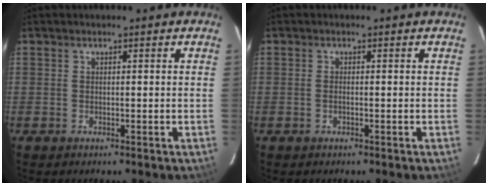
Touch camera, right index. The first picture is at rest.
{"total": 0.7, "force": [-0.2, 0.2, 0.6], "torque": [-0.014, 0.001, -0.004]}